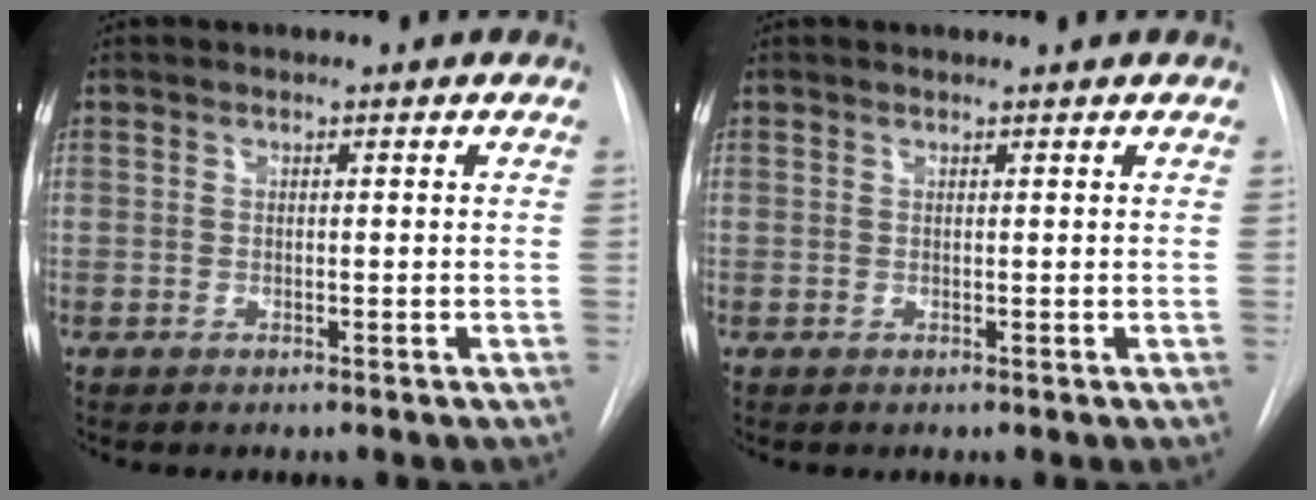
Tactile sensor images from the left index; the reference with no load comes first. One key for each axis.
{"total": 1.3, "fx": 1.3, "fy": -0.1, "fz": 0.3, "tx": -0.006, "ty": 0.008, "tz": 0.019}